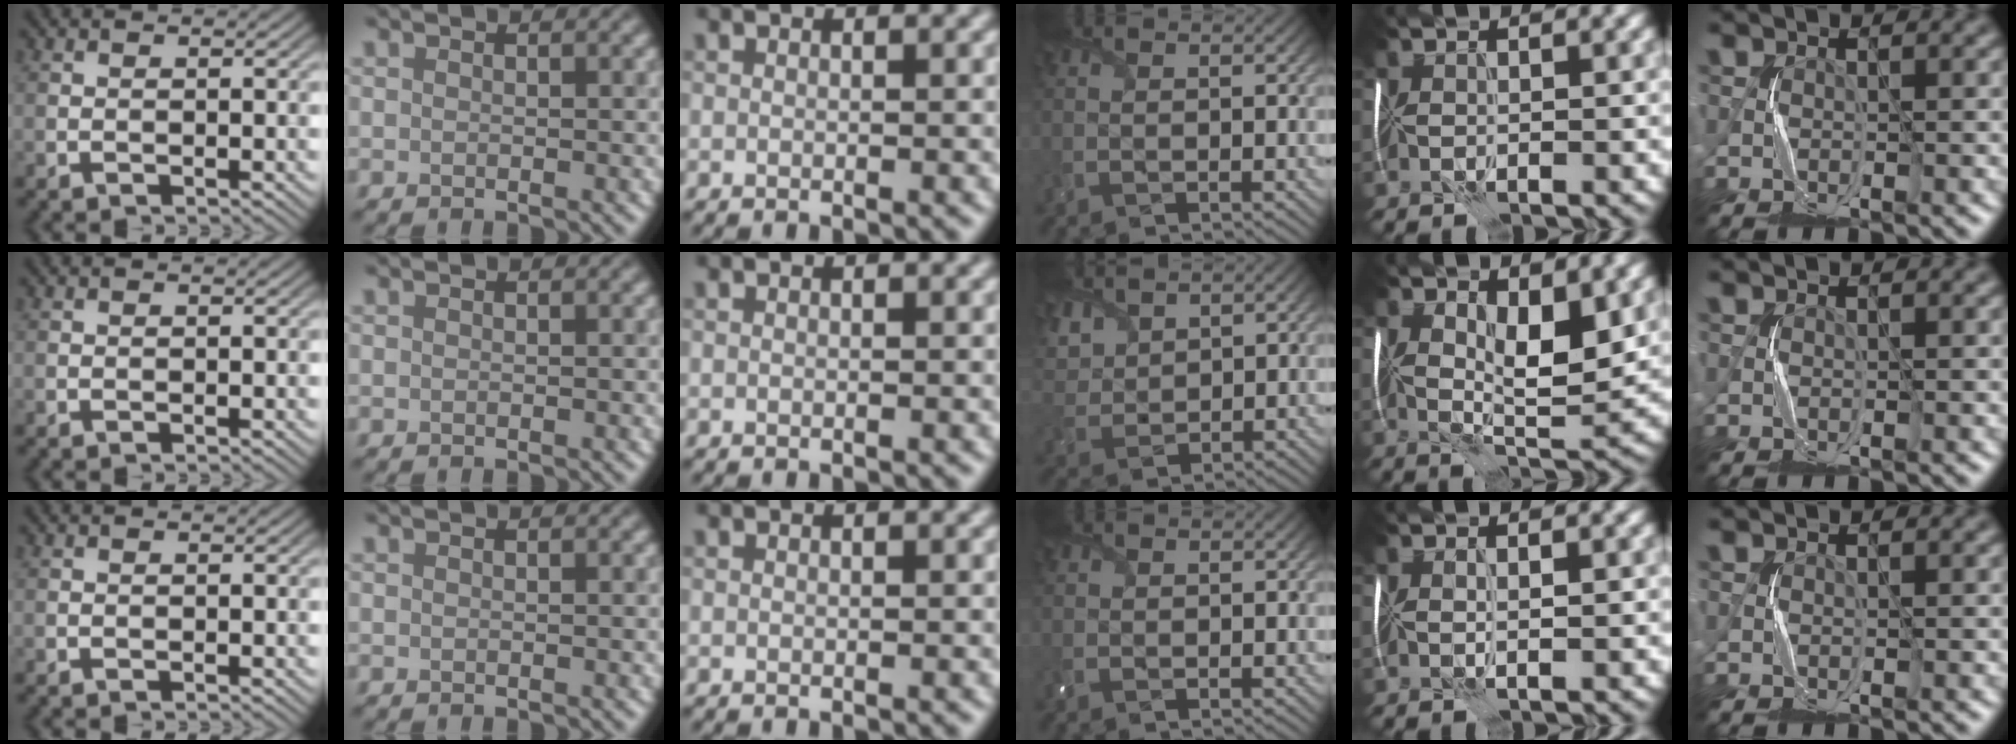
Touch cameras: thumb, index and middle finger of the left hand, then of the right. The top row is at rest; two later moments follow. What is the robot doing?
{"motion": "fold", "object": "plastic wrap"}